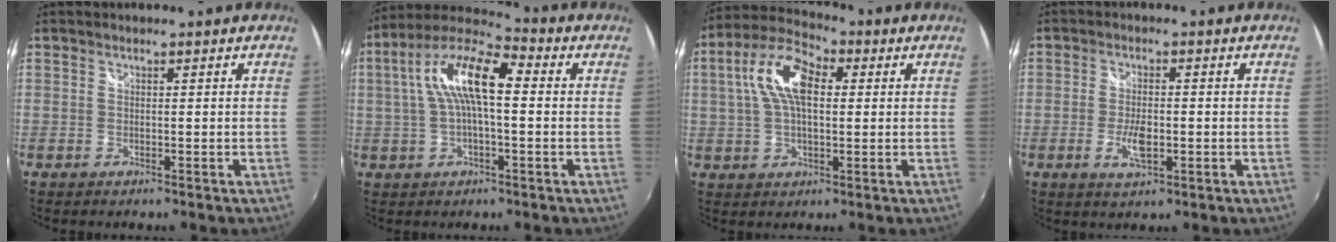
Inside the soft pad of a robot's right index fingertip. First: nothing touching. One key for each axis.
{"total": 13.2, "fx": 1.6, "fy": 4.6, "fz": 12.3, "tx": -0.232, "ty": 0.025, "tz": 0.019}
{"total": 11.7, "fx": 2.3, "fy": 6.0, "fz": 9.8, "tx": -0.194, "ty": 0.028, "tz": 0.036}
{"total": 4.8, "fx": -1.4, "fy": 2.0, "fz": 4.1, "tx": -0.085, "ty": -0.006, "tz": -0.026}